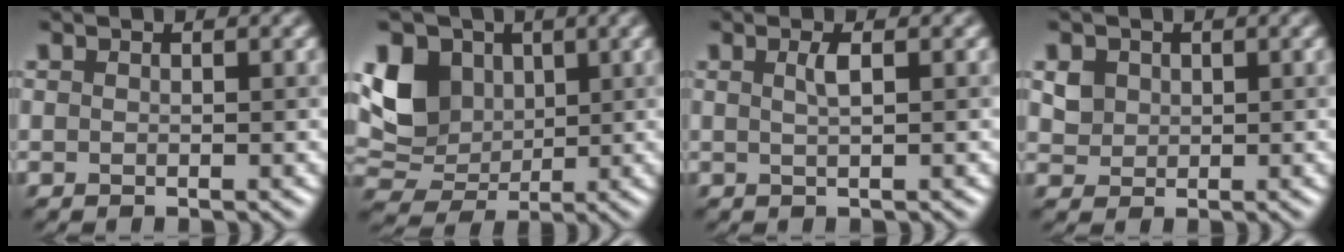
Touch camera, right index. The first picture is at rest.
{"total": 5.8, "force": [1.5, 4.8, 2.9], "torque": [-0.063, -0.001, 0.022]}
{"total": 1.5, "force": [0.3, 0.4, 1.5], "torque": [-0.023, 0.004, 0.003]}
{"total": 2.0, "force": [0.7, 1.8, 0.7], "torque": [-0.016, -0.005, 0.027]}